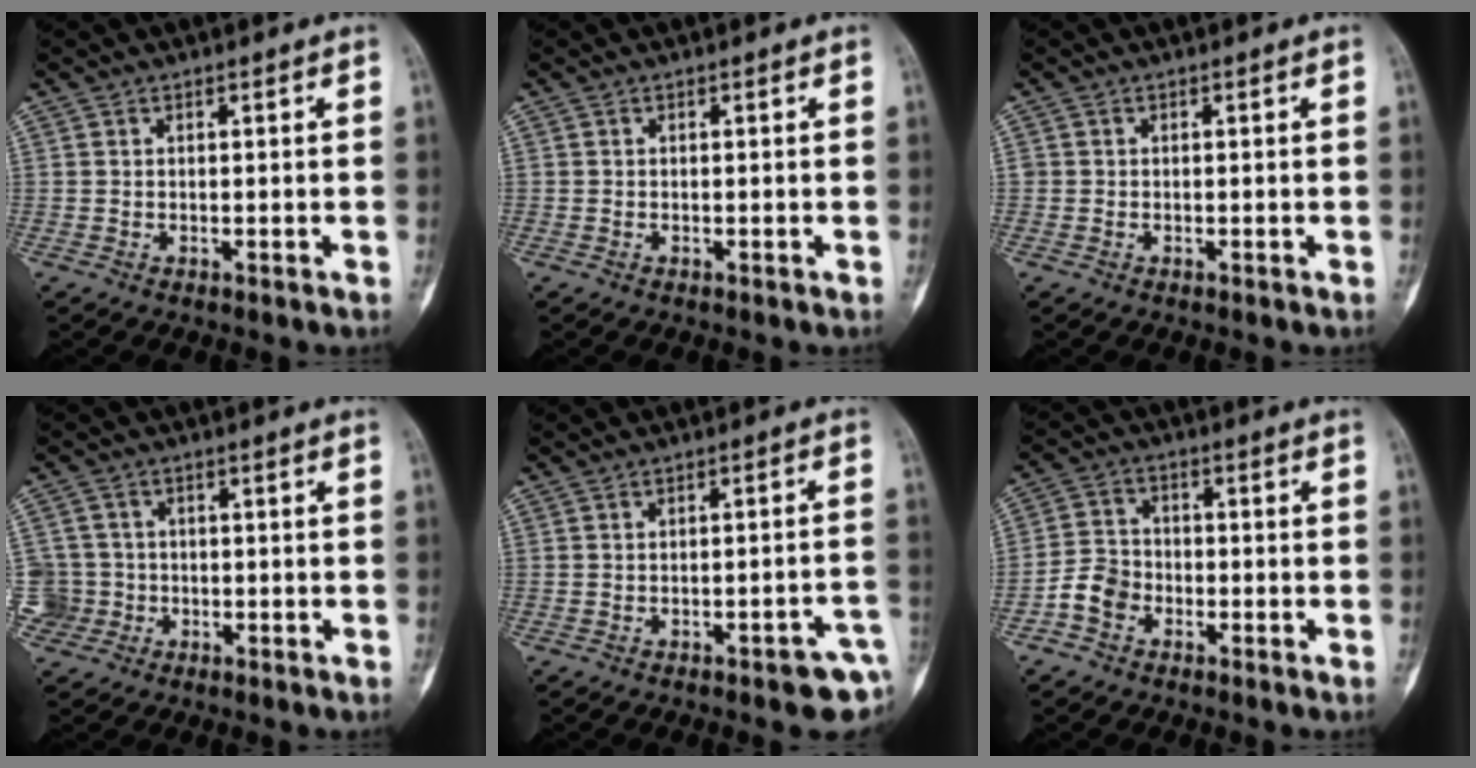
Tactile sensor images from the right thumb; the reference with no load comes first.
{"total": 0.0}
{"total": 0.6, "force": [-0.1, 0.6, 0.1], "torque": [0.003, 0.004, -0.002]}
{"total": 5.3, "force": [-1.2, 5.1, -0.2], "torque": [0.024, 0.019, -0.023]}
{"total": 7.1, "force": [-3.4, 2.2, 5.8], "torque": [-0.061, 0.021, -0.036]}
{"total": 5.6, "force": [-2.7, 4.3, 2.4], "torque": [-0.033, 0.023, -0.058]}